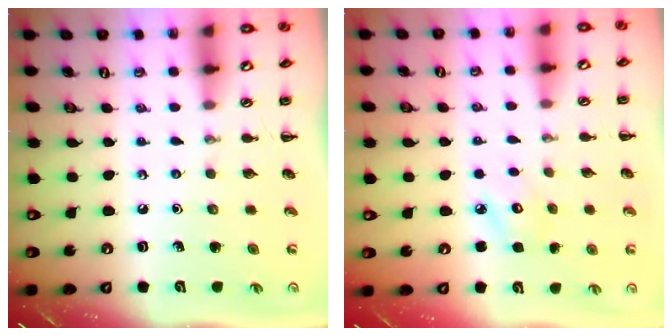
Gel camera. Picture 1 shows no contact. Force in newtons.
{"total": 4.0, "press": 3.9, "slide": 0.8}